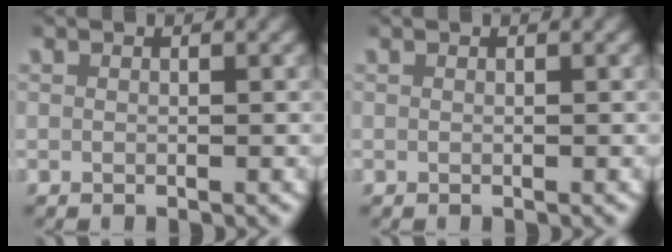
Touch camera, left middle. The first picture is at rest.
{"total": 0.0}